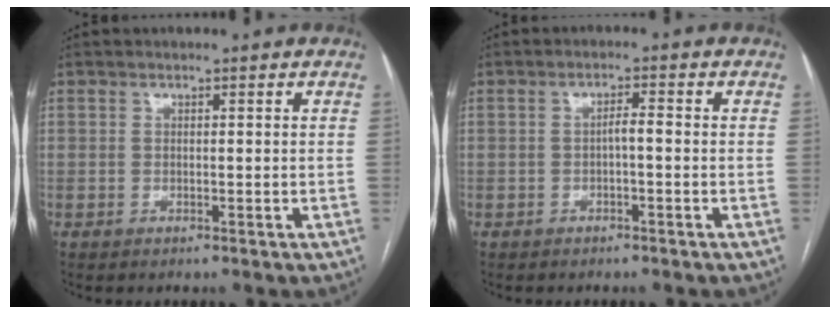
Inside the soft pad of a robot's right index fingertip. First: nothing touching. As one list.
[{"total": 2.0, "force": [-0.4, 0.3, 1.9], "torque": [-0.031, 0.005, -0.008]}]